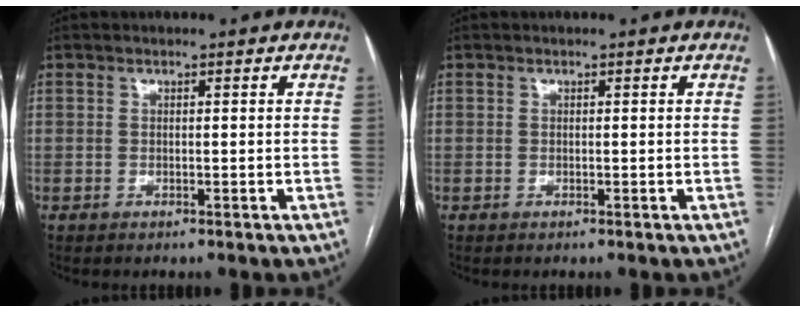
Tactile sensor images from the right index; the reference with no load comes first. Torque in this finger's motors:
{"motor_torque": [0.00, 0.00, 0.00, 0.00]}